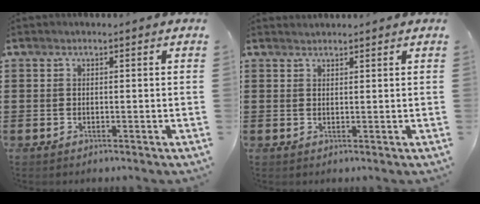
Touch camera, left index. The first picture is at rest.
{"total": 0.9, "force": [0.9, 0.1, -0.1], "torque": [-0.001, -0.001, 0.019]}